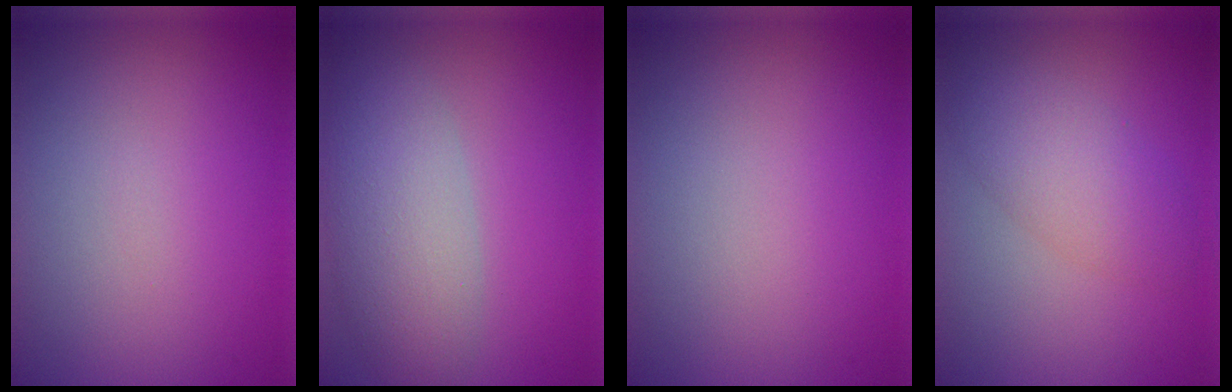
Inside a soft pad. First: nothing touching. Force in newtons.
{"total": 5.7, "press": 5.7, "slide": 0.4}
{"total": 0.0}
{"total": 3.0, "press": 3.0, "slide": 0.1}